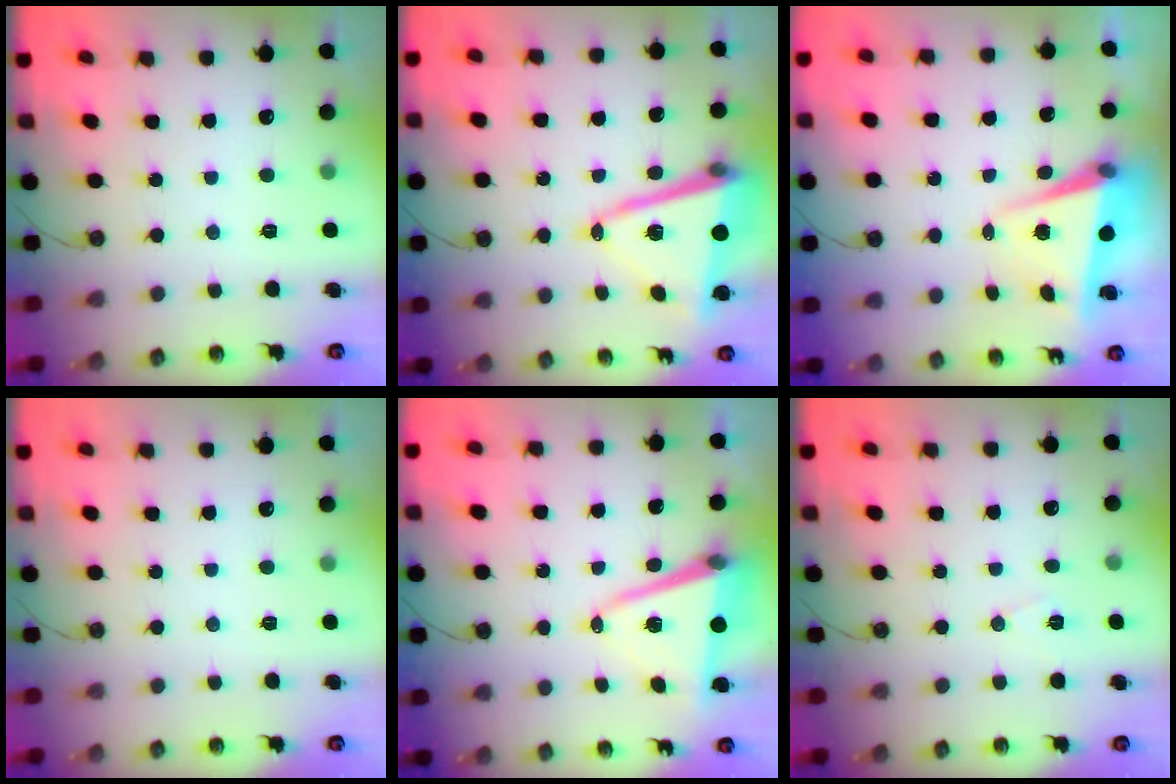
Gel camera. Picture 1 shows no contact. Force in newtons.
{"total": 12.7, "press": 12.4, "slide": 2.9}
{"total": 5.0, "press": 4.8, "slide": 1.2}
{"total": 0.0}
{"total": 9.9, "press": 9.3, "slide": 3.5}
{"total": 6.4, "press": 4.5, "slide": 4.5}